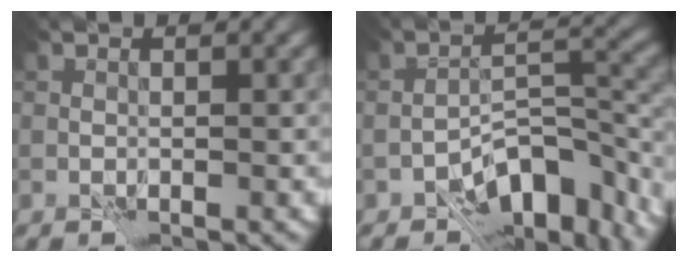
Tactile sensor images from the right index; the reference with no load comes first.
{"total": 8.8, "force": [-5.6, 3.3, 5.9], "torque": [-0.080, 0.009, -0.098]}